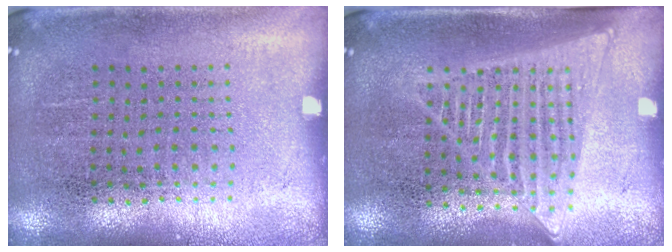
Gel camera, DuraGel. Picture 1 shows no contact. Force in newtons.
{"total": 1.5, "press": 1.3, "slide": 0.6}